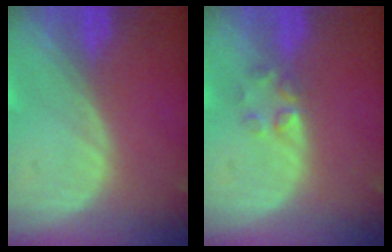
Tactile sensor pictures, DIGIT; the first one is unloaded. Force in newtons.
{"total": 2.2, "press": 2.2, "slide": 0.2}